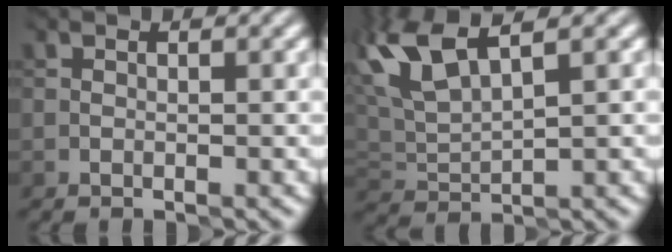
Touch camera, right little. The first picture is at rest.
{"total": 6.2, "force": [4.0, 1.9, 4.4], "torque": [-0.104, 0.021, 0.081]}